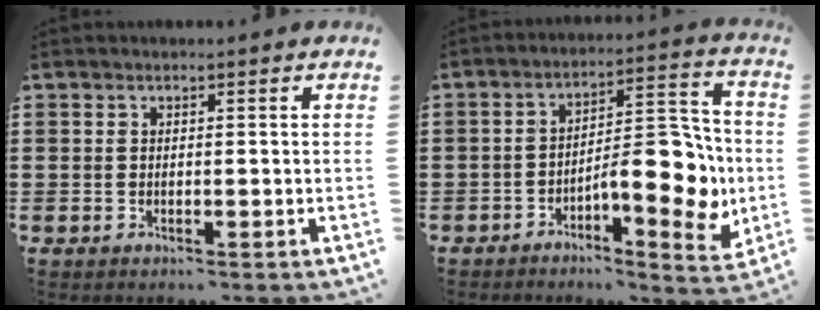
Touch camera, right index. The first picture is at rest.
{"total": 11.7, "force": [-2.8, 4.7, 10.4], "torque": [-0.120, -0.002, -0.051]}